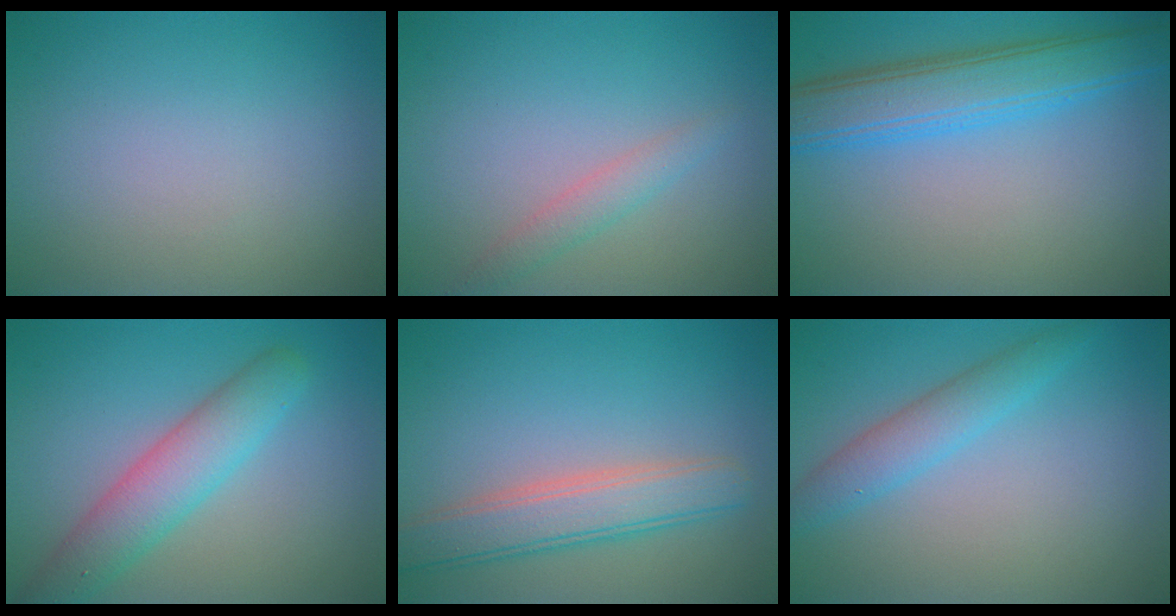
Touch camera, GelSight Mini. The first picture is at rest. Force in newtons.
{"total": 1.7, "press": 1.7, "slide": 0.0}
{"total": 6.1, "press": 6.1, "slide": 0.2}
{"total": 4.9, "press": 4.9, "slide": 0.1}
{"total": 4.7, "press": 4.7, "slide": 0.4}
{"total": 2.9, "press": 2.9, "slide": 0.0}